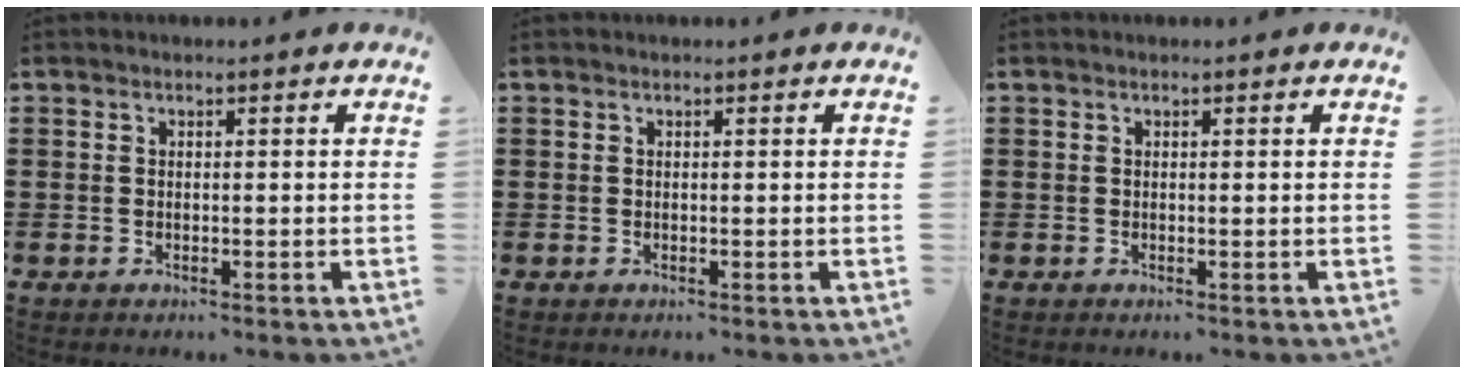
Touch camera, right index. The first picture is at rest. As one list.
[{"total": 0.0}, {"total": 0.0}]